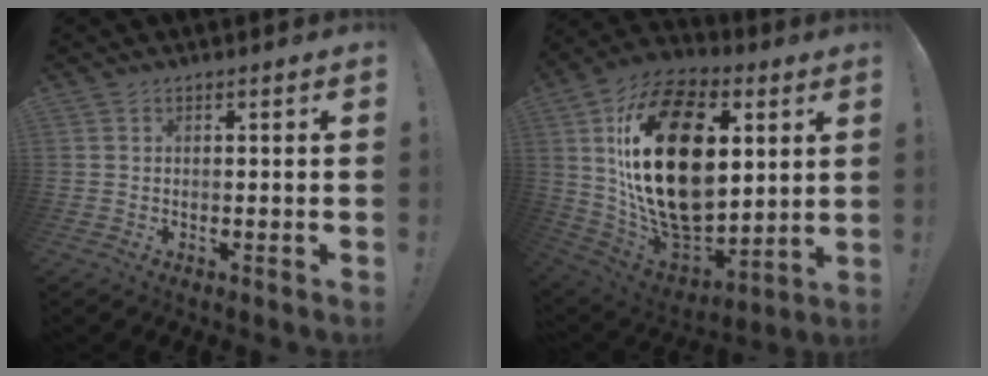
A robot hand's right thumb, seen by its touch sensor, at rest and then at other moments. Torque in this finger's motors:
{"motor_torque": [1.28, 3.73, 2.53, 0.25, 1.05]}